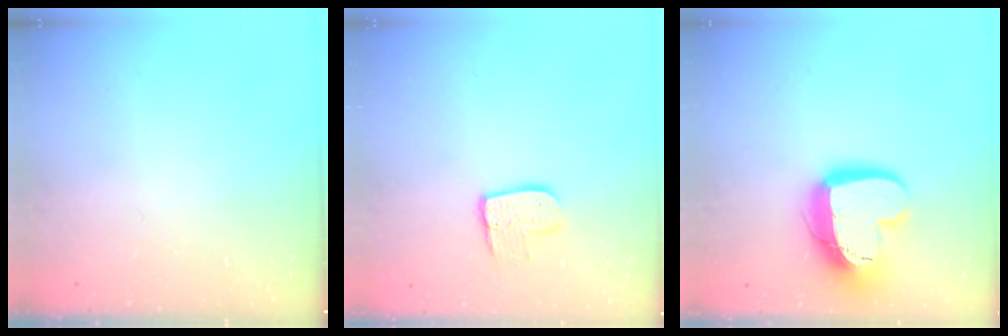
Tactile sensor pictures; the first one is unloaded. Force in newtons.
{"total": 8.9, "press": 8.8, "slide": 0.5}
{"total": 18.9, "press": 18.8, "slide": 1.5}